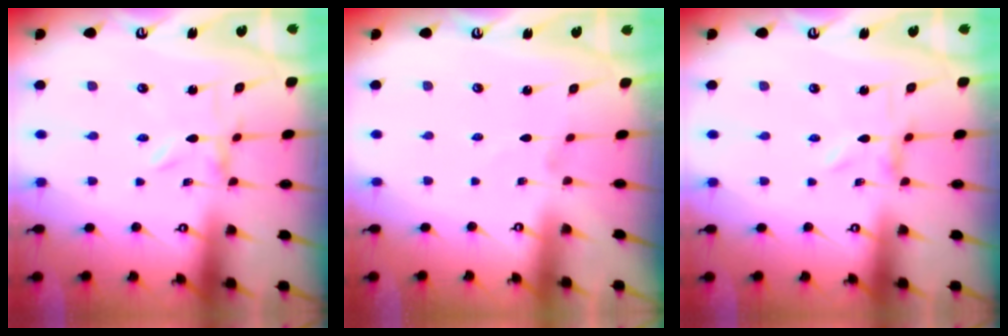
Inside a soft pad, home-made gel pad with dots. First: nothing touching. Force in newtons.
{"total": 1.2, "press": 1.2, "slide": 0.1}
{"total": 0.7, "press": 0.6, "slide": 0.3}